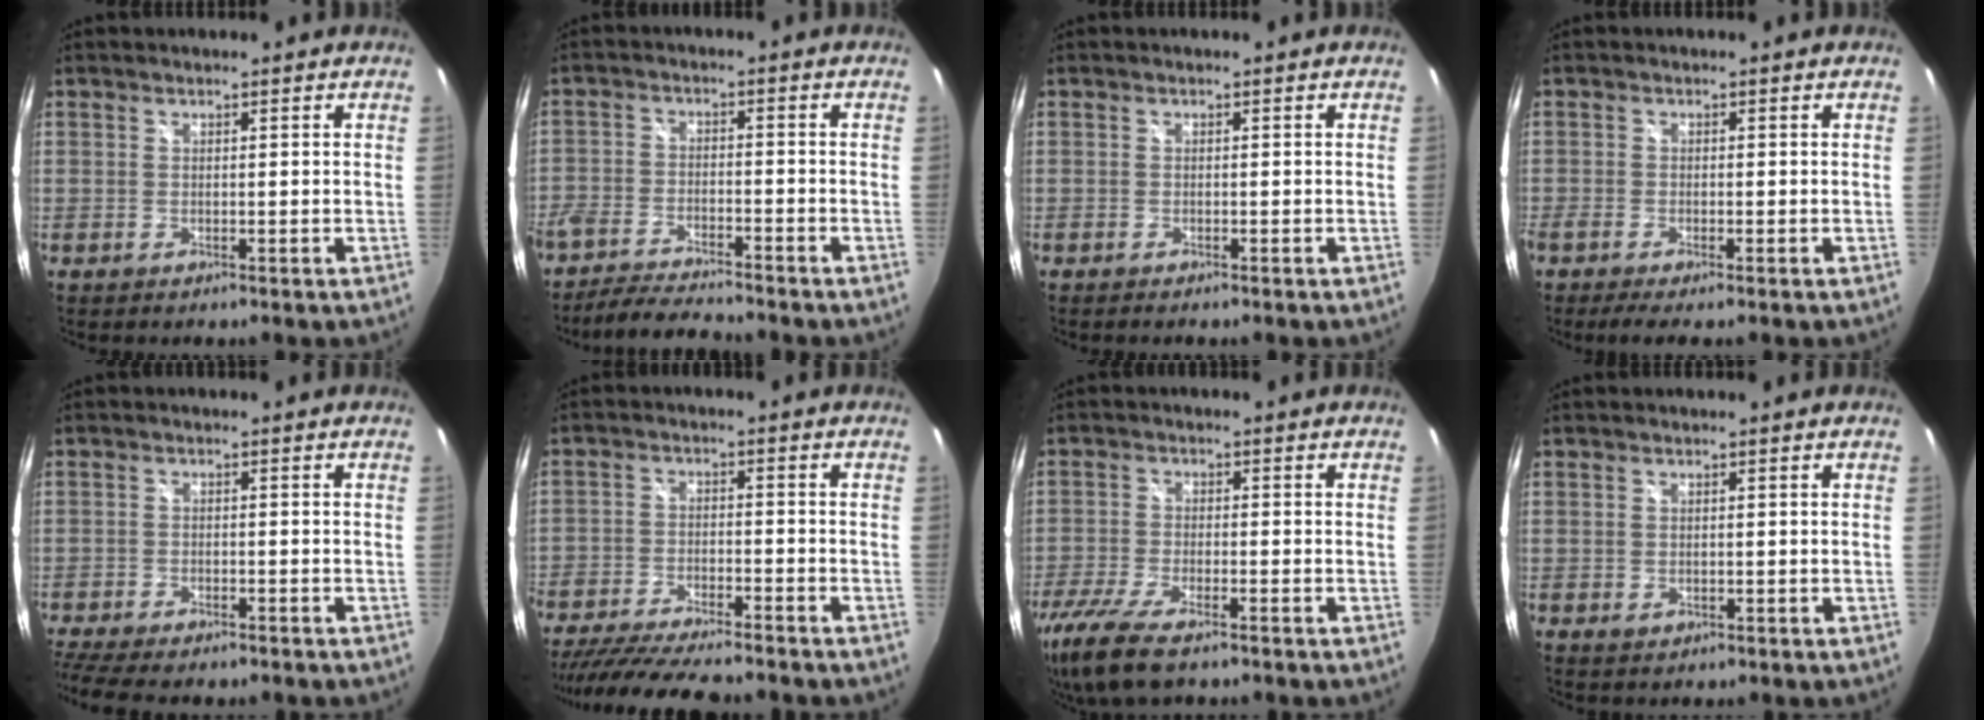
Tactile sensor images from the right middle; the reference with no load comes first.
{"total": 9.2, "force": [-8.2, 1.7, 3.7], "torque": [-0.102, -0.011, -0.147]}
{"total": 1.0, "force": [-0.9, 0.2, 0.4], "torque": [-0.010, -0.006, -0.017]}
{"total": 3.0, "force": [-2.3, 0.0, 1.8], "torque": [-0.042, -0.013, -0.044]}
{"total": 10.5, "force": [-8.8, 2.6, 5.1], "torque": [-0.125, -0.037, -0.144]}
{"total": 16.9, "force": [-14.4, 3.5, 8.1], "torque": [-0.173, -0.033, -0.242]}
{"total": 12.8, "force": [-9.1, 3.8, 8.2], "torque": [-0.193, -0.052, -0.171]}
{"total": 1.1, "force": [-0.3, 0.9, 0.5], "torque": [-0.007, -0.004, -0.006]}